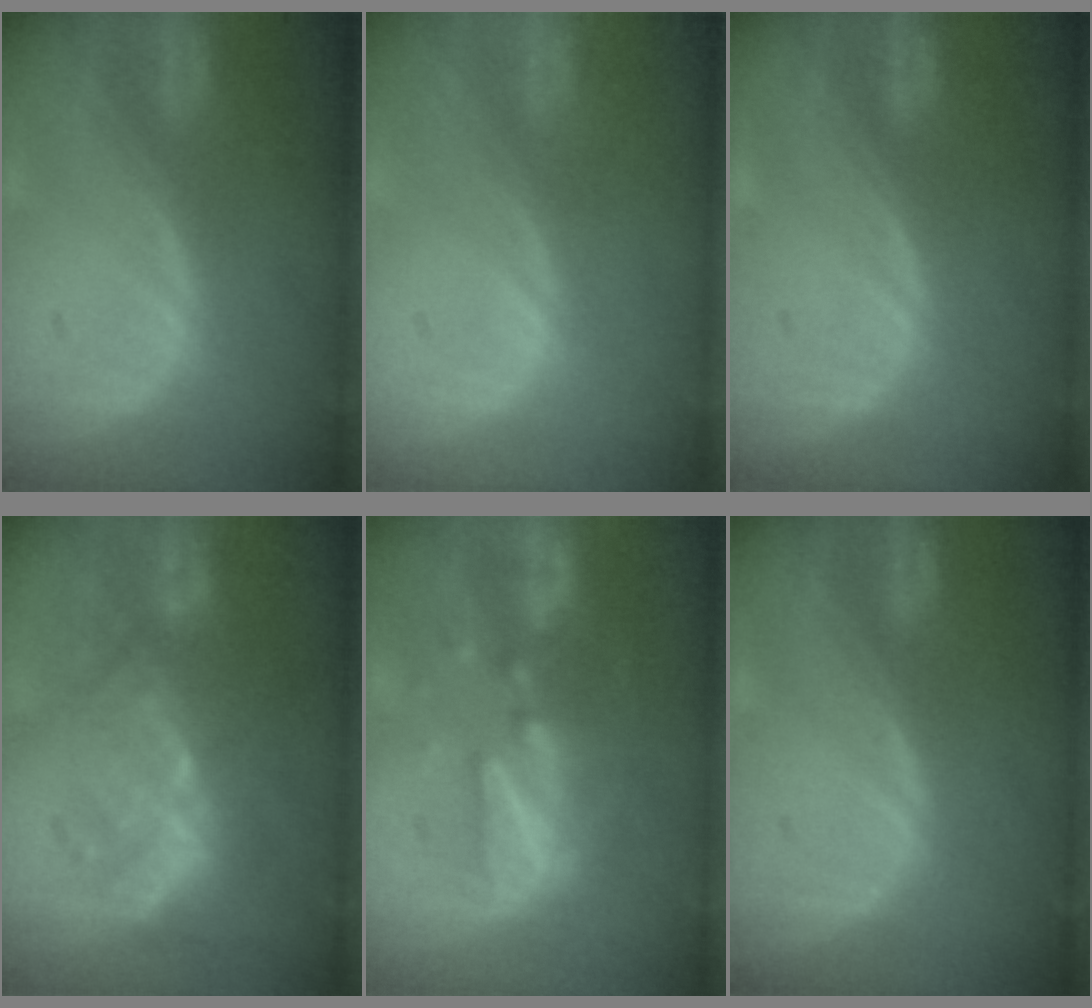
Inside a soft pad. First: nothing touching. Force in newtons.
{"total": 0.0}
{"total": 0.0}
{"total": 8.8, "press": 8.5, "slide": 2.4}
{"total": 8.7, "press": 8.2, "slide": 3.0}
{"total": 0.0}